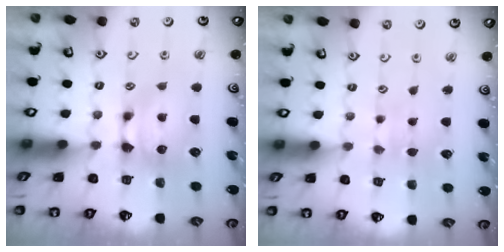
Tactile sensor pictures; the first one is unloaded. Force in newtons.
{"total": 3.5, "press": 3.5, "slide": 0.3}